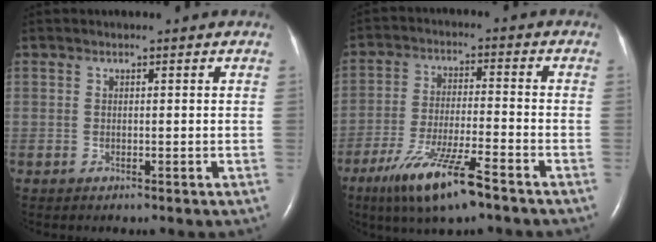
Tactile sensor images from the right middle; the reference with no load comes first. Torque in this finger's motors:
{"motor_torque": [1.17, -0.97, 0.48, 0.18]}